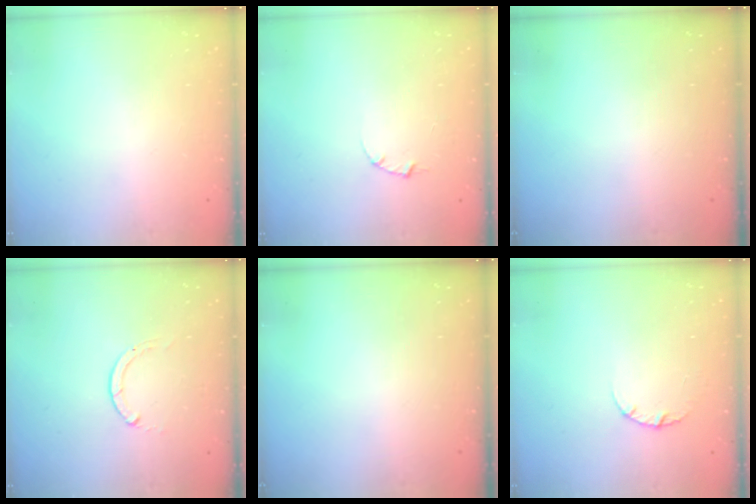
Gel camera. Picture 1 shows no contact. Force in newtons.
{"total": 1.0, "press": 1.0, "slide": 0.3}
{"total": 0.0}
{"total": 0.0}
{"total": 0.0}
{"total": 2.6, "press": 2.6, "slide": 0.3}